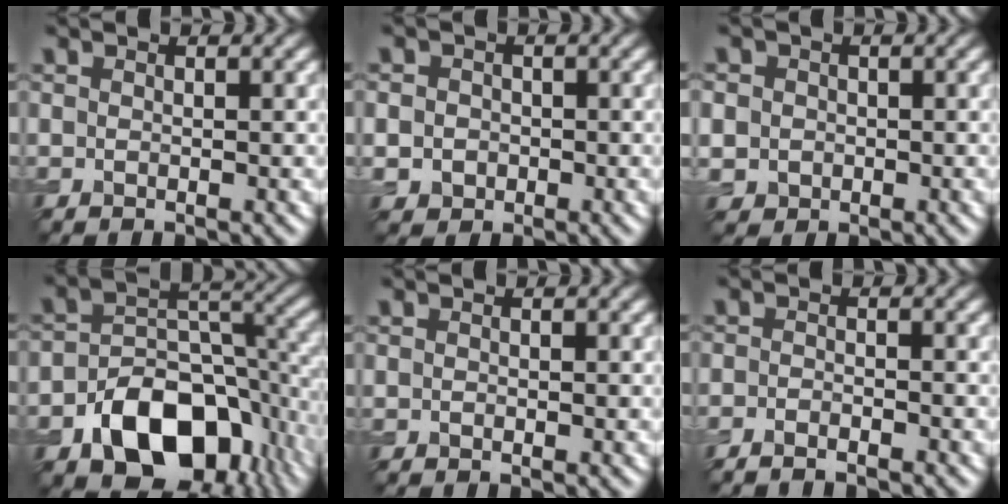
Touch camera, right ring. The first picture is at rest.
{"total": 2.8, "force": [-0.3, 2.6, 0.9], "torque": [-0.006, 0.003, -0.016]}
{"total": 3.3, "force": [0.1, 3.2, 1.1], "torque": [-0.019, 0.012, -0.010]}
{"total": 11.9, "force": [-5.7, 7.5, 7.3], "torque": [-0.117, -0.010, -0.094]}
{"total": 0.0}
{"total": 2.0, "force": [-1.7, 0.3, 1.0], "torque": [-0.015, 0.001, -0.031]}